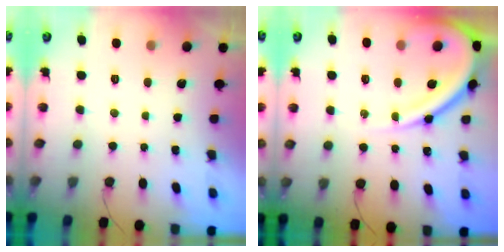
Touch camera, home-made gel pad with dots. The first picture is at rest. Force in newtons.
{"total": 14.9, "press": 14.8, "slide": 1.5}